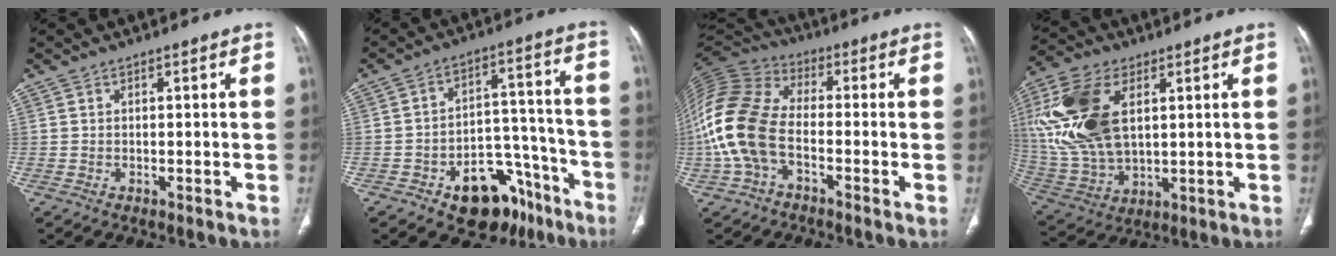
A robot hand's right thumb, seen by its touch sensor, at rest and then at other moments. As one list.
[{"total": 15.8, "force": [-9.5, 9.4, 8.4], "torque": [-0.068, 0.089, -0.130]}, {"total": 16.4, "force": [-3.7, 10.0, 12.5], "torque": [-0.278, 0.035, -0.075]}, {"total": 20.3, "force": [5.0, 11.7, 15.8], "torque": [-0.333, -0.012, 0.100]}]